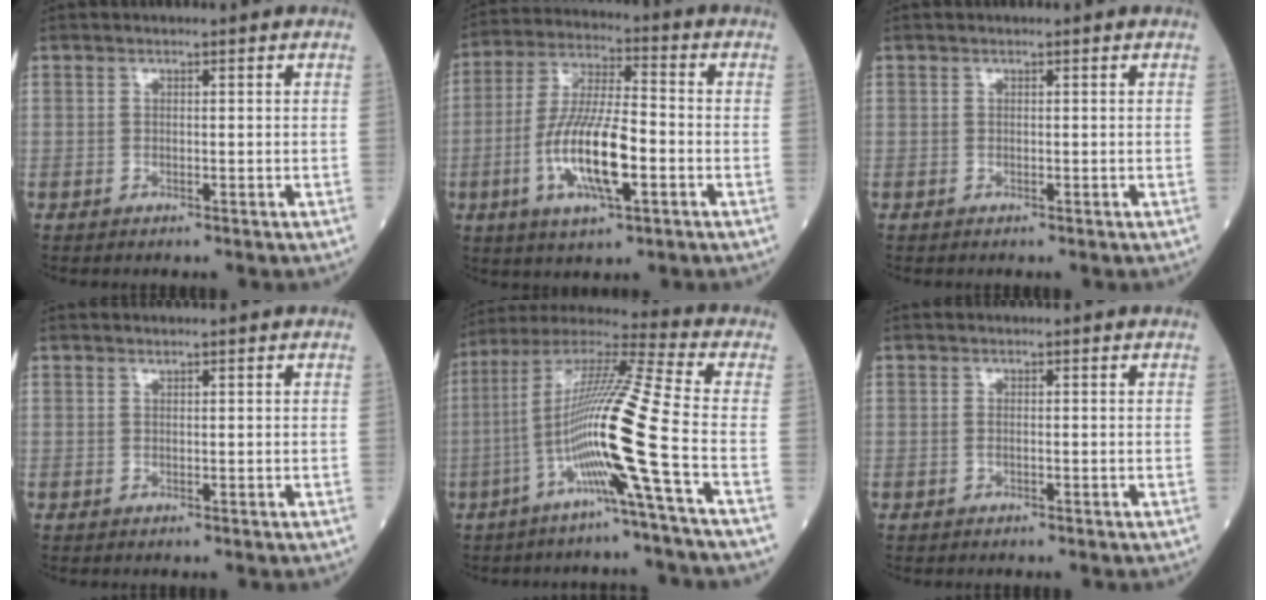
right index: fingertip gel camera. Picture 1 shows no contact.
{"total": 13.2, "force": [-3.7, 3.0, 12.3], "torque": [-0.244, -0.003, -0.065]}
{"total": 0.0}
{"total": 0.0}
{"total": 16.1, "force": [-5.1, -2.5, 15.0], "torque": [-0.292, 0.000, -0.109]}
{"total": 0.5, "force": [-0.2, 0.1, 0.5], "torque": [-0.011, 0.000, -0.003]}